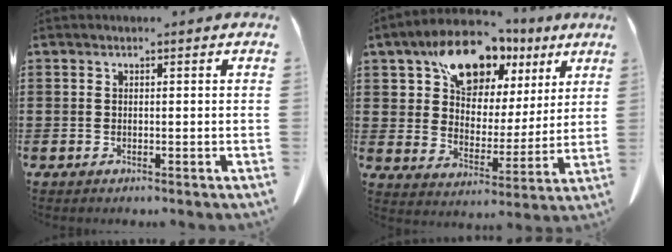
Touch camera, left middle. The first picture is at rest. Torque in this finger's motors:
{"motor_torque": [2.14, 0.00, 1.03, 0.21]}